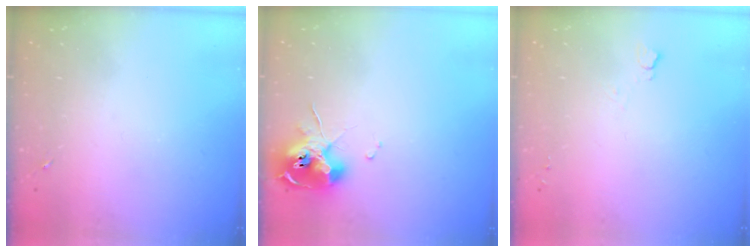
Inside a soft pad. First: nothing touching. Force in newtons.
{"total": 10.6, "press": 10.5, "slide": 1.2}
{"total": 4.1, "press": 4.0, "slide": 0.6}